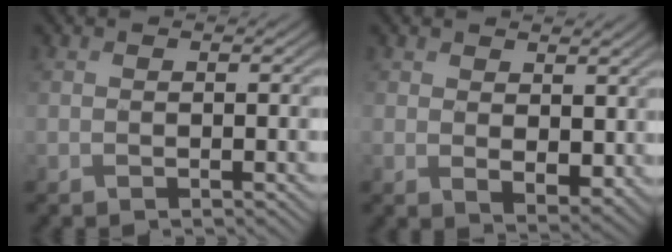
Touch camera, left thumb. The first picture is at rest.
{"total": 3.8, "force": [1.8, 2.3, 2.4], "torque": [-0.045, -0.015, 0.038]}